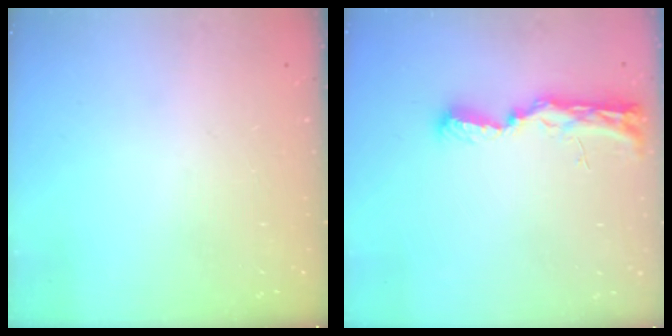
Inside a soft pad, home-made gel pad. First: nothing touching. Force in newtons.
{"total": 11.2, "press": 9.8, "slide": 5.4}